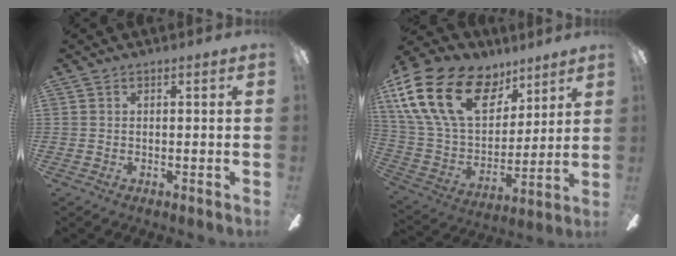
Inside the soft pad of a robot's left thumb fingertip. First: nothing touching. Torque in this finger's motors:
{"motor_torque": [0.88, 0.81, 1.76, -1.04, 0.61]}